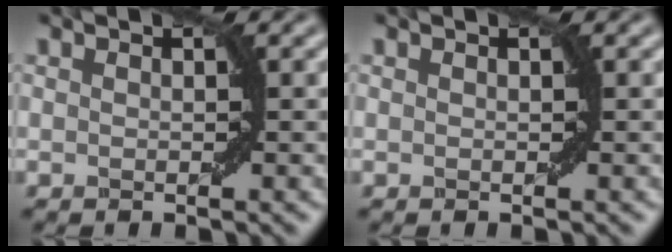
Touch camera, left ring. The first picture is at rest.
{"total": 0.0}